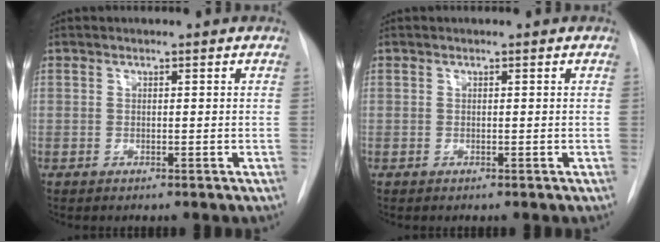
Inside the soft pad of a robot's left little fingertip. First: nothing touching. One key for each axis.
{"total": 0.0}